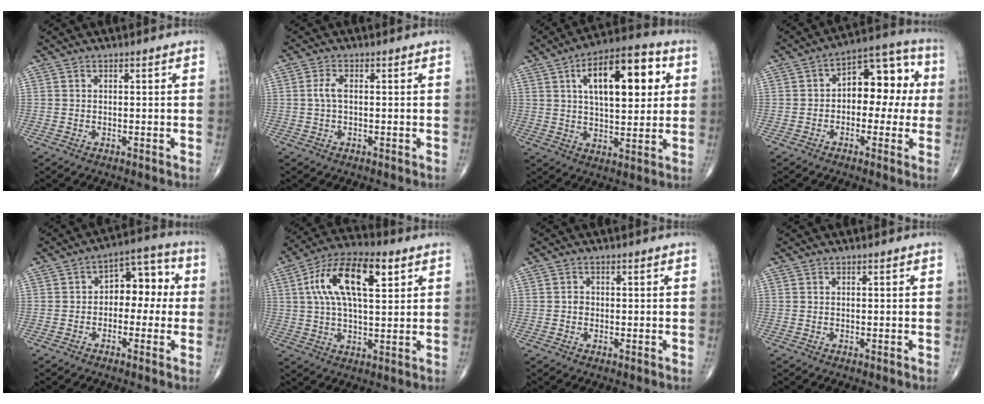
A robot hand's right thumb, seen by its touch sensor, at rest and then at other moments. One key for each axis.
{"total": 2.3, "fx": 0.0, "fy": 0.9, "fz": 2.1, "tx": -0.049, "ty": 0.001, "tz": -0.002}
{"total": 17.6, "fx": 5.2, "fy": 7.8, "fz": 14.9, "tx": -0.200, "ty": 0.004, "tz": 0.076}
{"total": 12.4, "fx": 0.7, "fy": 7.6, "fz": 9.7, "tx": -0.086, "ty": 0.042, "tz": -0.004}
{"total": 9.0, "fx": 0.0, "fy": 5.9, "fz": 6.8, "tx": -0.052, "ty": 0.039, "tz": -0.015}
{"total": 15.9, "fx": 5.0, "fy": 7.0, "fz": 13.3, "tx": -0.237, "ty": 0.015, "tz": 0.083}
{"total": 1.1, "fx": -0.1, "fy": 1.0, "fz": 0.5, "tx": -0.002, "ty": 0.004, "tz": -0.004}
{"total": 0.0}